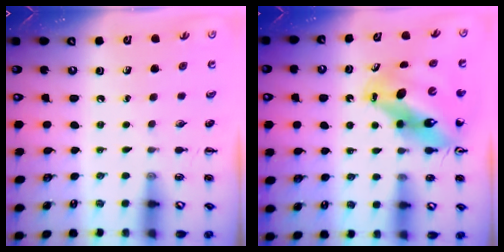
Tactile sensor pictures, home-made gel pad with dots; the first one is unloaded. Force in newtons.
{"total": 13.6, "press": 13.0, "slide": 4.1}